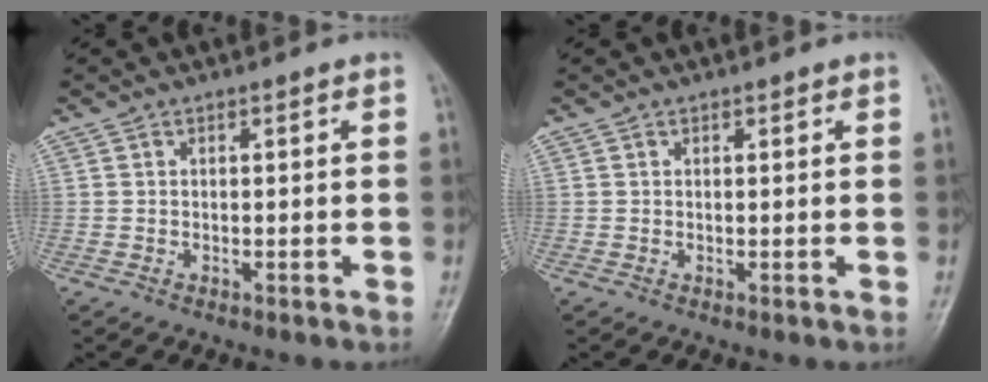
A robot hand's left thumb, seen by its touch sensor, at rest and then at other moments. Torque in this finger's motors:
{"motor_torque": [-0.24, 0.01, -0.42, 0.02, 0.00]}